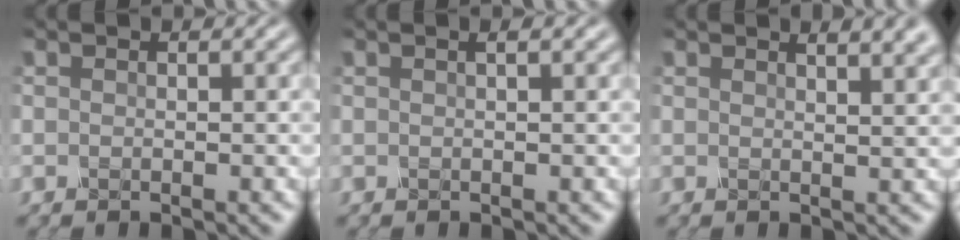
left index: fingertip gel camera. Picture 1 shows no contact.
{"total": 0.9, "force": [0.4, 0.2, 0.8], "torque": [-0.015, -0.001, -0.001]}
{"total": 4.0, "force": [2.7, 1.5, 2.5], "torque": [-0.009, 0.023, 0.013]}